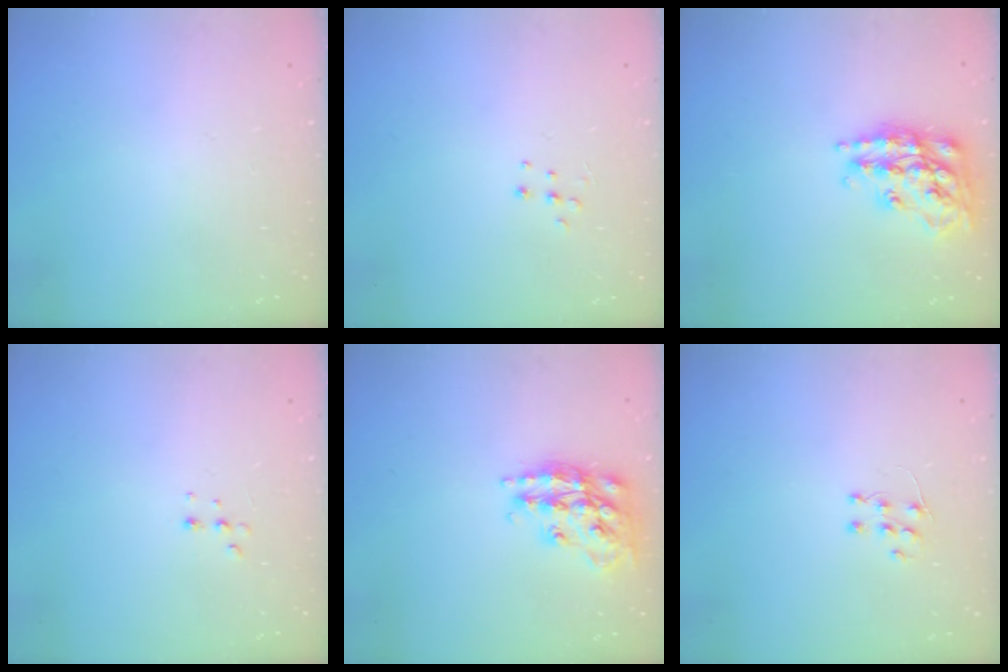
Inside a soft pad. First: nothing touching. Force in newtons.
{"total": 4.3, "press": 4.3, "slide": 0.4}
{"total": 20.4, "press": 20.4, "slide": 1.4}
{"total": 3.4, "press": 3.3, "slide": 0.8}
{"total": 18.2, "press": 18.1, "slide": 1.1}
{"total": 5.7, "press": 5.6, "slide": 0.4}